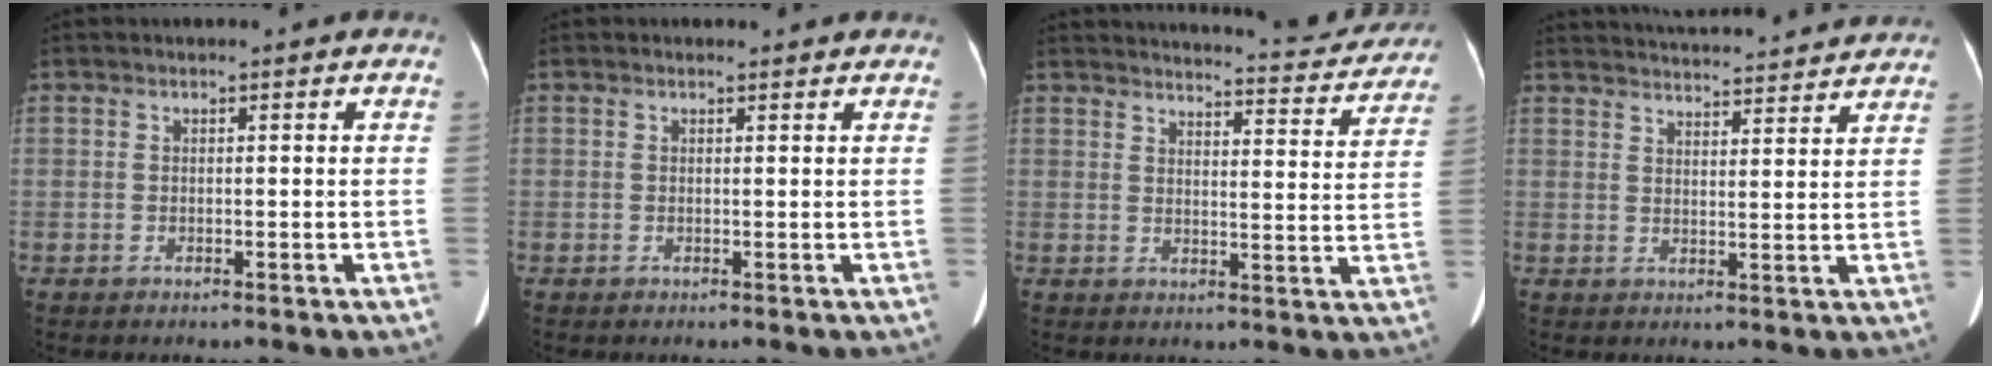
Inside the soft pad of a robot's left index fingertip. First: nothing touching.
{"total": 0.7, "force": [0.5, 0.5, 0.0], "torque": [-0.005, 0.004, 0.004]}
{"total": 15.7, "force": [15.2, 2.0, 3.3], "torque": [-0.028, -0.044, 0.163]}
{"total": 18.2, "force": [17.4, 2.0, 5.0], "torque": [-0.076, 0.021, 0.230]}